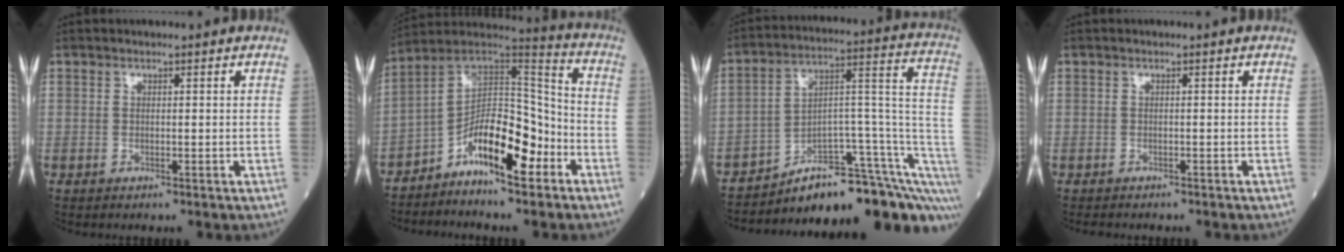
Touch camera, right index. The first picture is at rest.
{"total": 12.9, "force": [-6.3, 4.3, 10.4], "torque": [-0.174, 0.029, -0.109]}
{"total": 19.9, "force": [-15.9, 4.3, 11.2], "torque": [-0.070, 0.067, -0.225]}
{"total": 2.6, "force": [-2.2, 1.0, 0.8], "torque": [-0.014, -0.003, -0.028]}